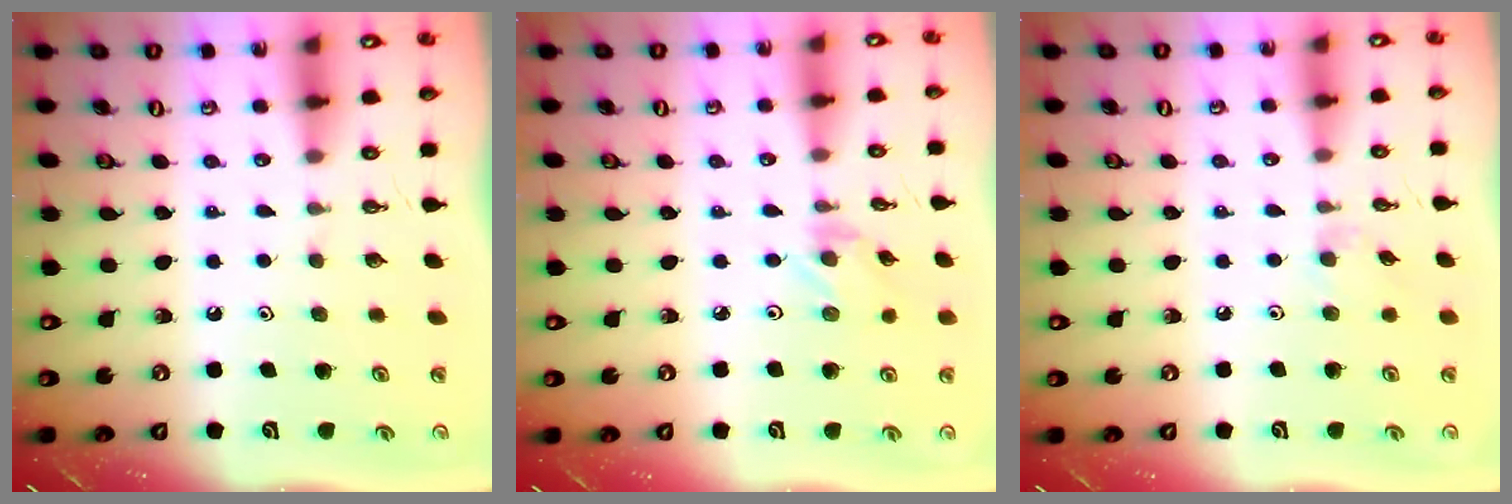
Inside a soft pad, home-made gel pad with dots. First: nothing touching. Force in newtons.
{"total": 0.5, "press": 0.5, "slide": 0.1}
{"total": 2.7, "press": 2.6, "slide": 0.4}